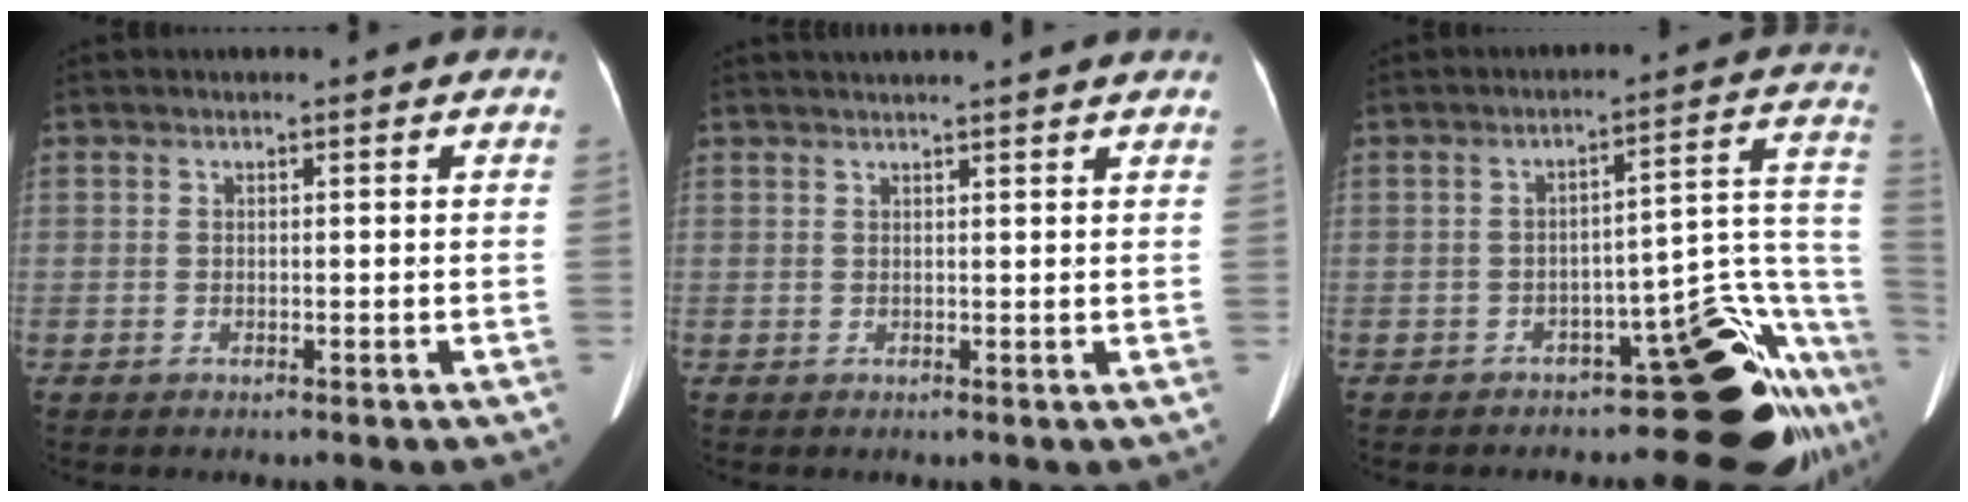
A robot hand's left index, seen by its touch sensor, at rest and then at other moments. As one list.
[{"total": 8.1, "force": [7.4, -0.5, 3.2], "torque": [-0.042, 0.030, 0.080]}, {"total": 15.8, "force": [-10.2, 3.3, 11.7], "torque": [-0.053, 0.060, -0.125]}]